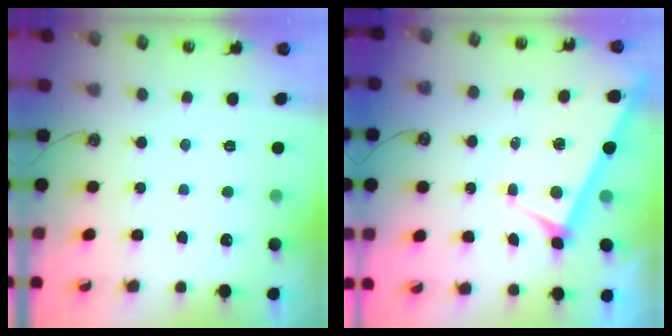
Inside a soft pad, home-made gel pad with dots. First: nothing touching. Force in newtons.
{"total": 4.0, "press": 3.9, "slide": 0.6}